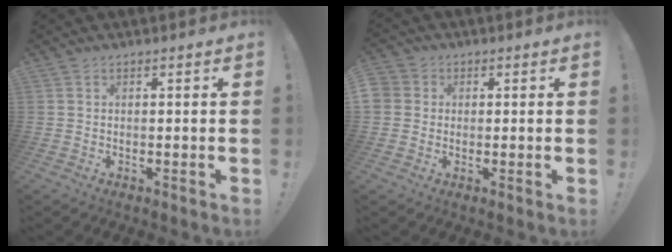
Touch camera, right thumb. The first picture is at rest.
{"total": 3.7, "force": [0.0, 3.5, 1.1], "torque": [-0.025, 0.003, -0.001]}